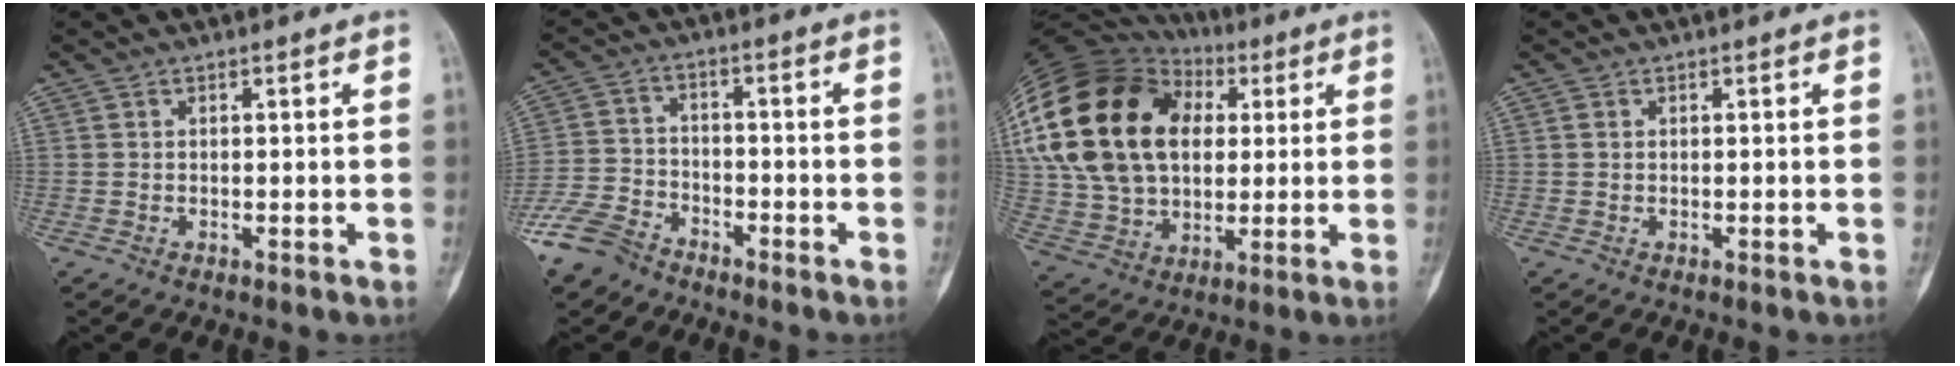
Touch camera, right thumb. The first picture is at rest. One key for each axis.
{"total": 8.5, "fx": -6.6, "fy": 4.7, "fz": 2.8, "tx": -0.062, "ty": 0.020, "tz": -0.135}
{"total": 28.5, "fx": 6.5, "fy": 19.6, "fz": 19.7, "tx": -0.388, "ty": 0.030, "tz": 0.127}
{"total": 0.6, "fx": 0.3, "fy": 0.5, "fz": 0.1, "tx": -0.001, "ty": 0.002, "tz": 0.006}